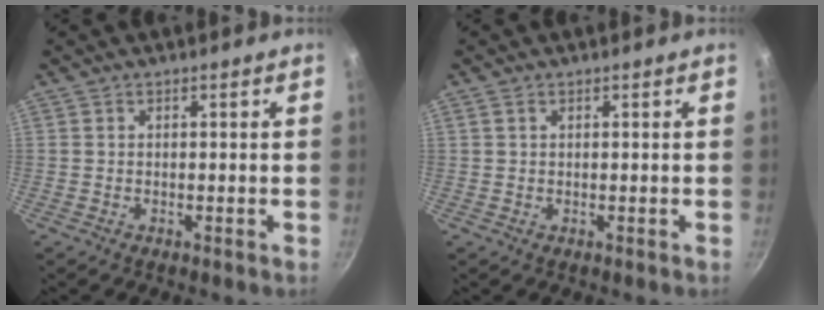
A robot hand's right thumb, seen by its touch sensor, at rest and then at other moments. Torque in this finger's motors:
{"motor_torque": [-0.33, 0.42, -0.38, 0.23, 0.06]}